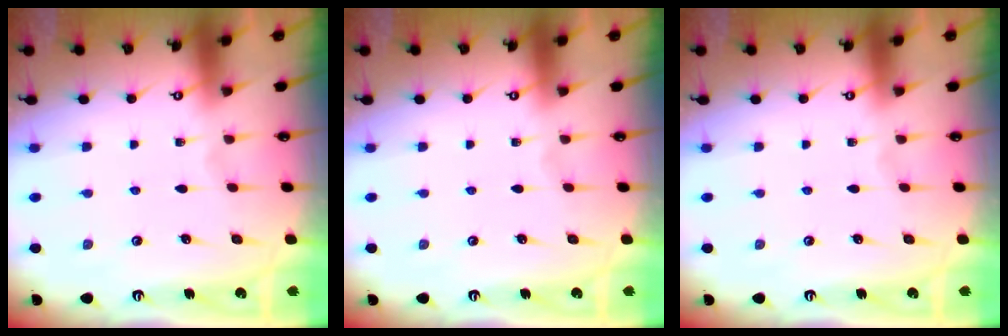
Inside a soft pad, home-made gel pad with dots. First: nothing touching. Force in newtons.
{"total": 0.0}
{"total": 0.0}